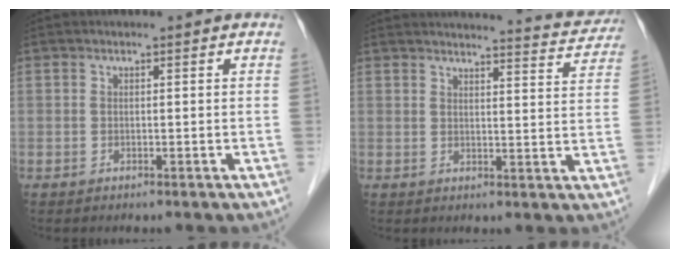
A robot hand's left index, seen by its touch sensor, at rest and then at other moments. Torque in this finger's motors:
{"motor_torque": [0.68, -0.92, 0.19, 0.03]}